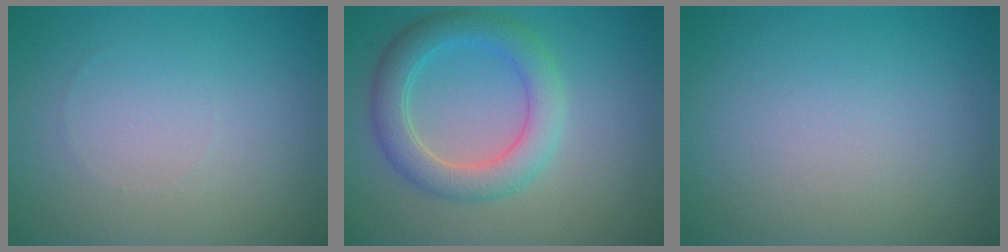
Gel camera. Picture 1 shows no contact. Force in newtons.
{"total": 4.5, "press": 4.4, "slide": 0.4}
{"total": 0.0}